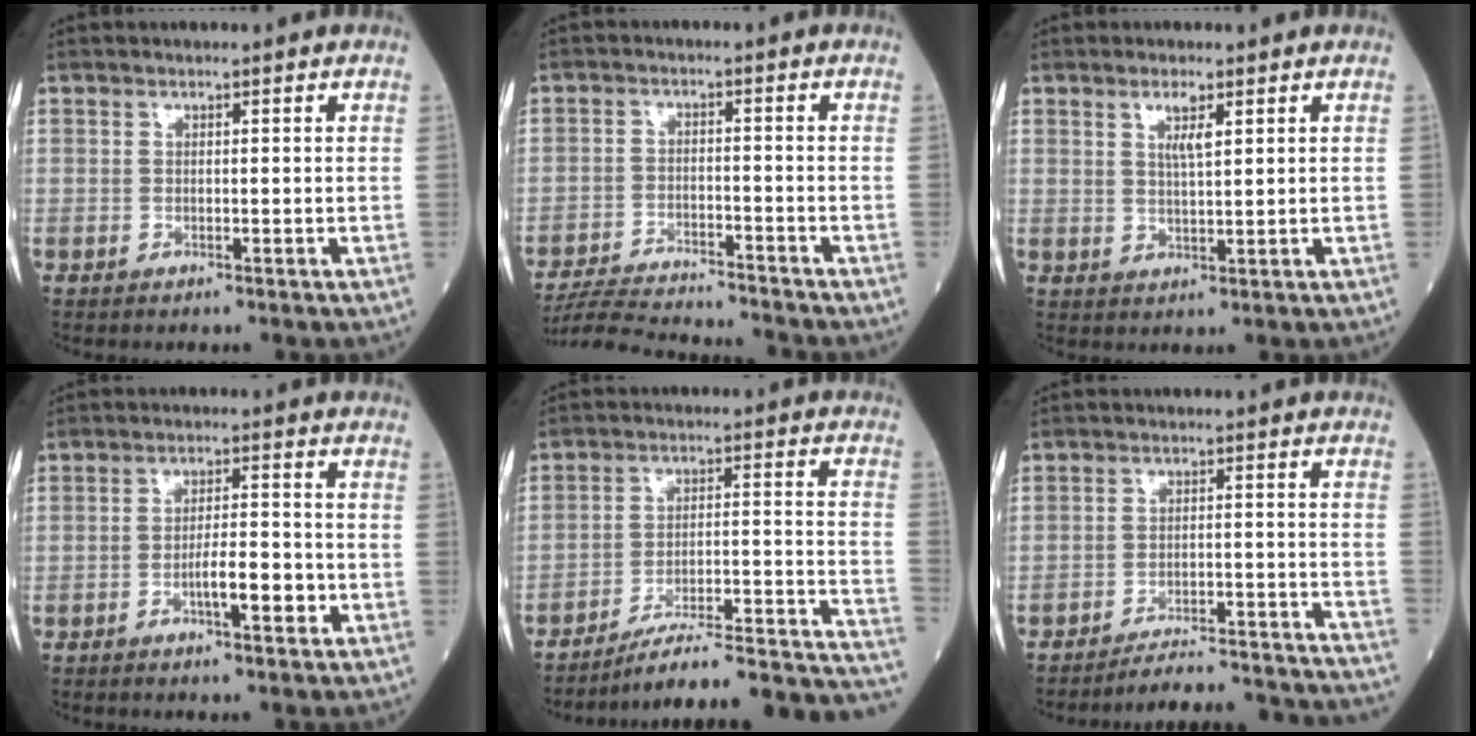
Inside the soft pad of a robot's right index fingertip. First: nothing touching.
{"total": 12.0, "force": [-11.6, 0.6, 3.1], "torque": [-0.050, -0.003, -0.184]}
{"total": 3.0, "force": [1.5, 0.4, 2.6], "torque": [-0.050, 0.000, 0.027]}
{"total": 5.5, "force": [-2.0, 1.1, 5.0], "torque": [-0.081, 0.003, -0.031]}
{"total": 20.4, "force": [-17.8, 1.0, 10.0], "torque": [-0.073, 0.024, -0.252]}
{"total": 18.5, "force": [-18.0, -0.7, 4.2], "torque": [-0.035, -0.009, -0.234]}